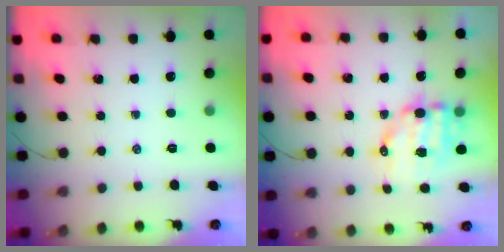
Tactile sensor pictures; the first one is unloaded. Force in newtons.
{"total": 10.1, "press": 9.9, "slide": 2.2}